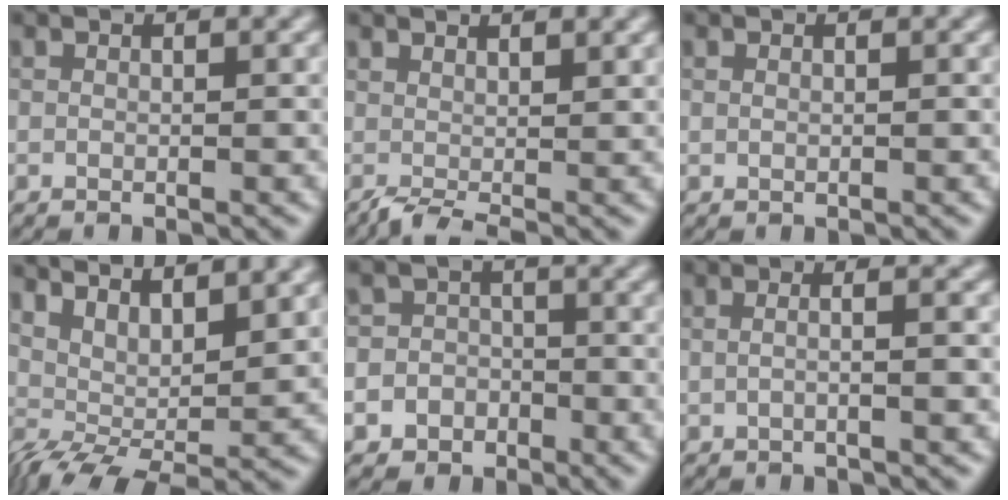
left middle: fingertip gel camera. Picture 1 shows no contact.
{"total": 1.9, "force": [0.2, 0.7, 1.8], "torque": [-0.022, 0.002, -0.001]}
{"total": 0.0}
{"total": 5.7, "force": [2.5, 2.0, 4.8], "torque": [-0.082, -0.003, 0.048]}
{"total": 6.2, "force": [-2.9, 5.4, 0.6], "torque": [0.013, 0.000, -0.064]}
{"total": 3.6, "force": [0.4, 1.7, 3.1], "torque": [-0.011, 0.006, -0.022]}